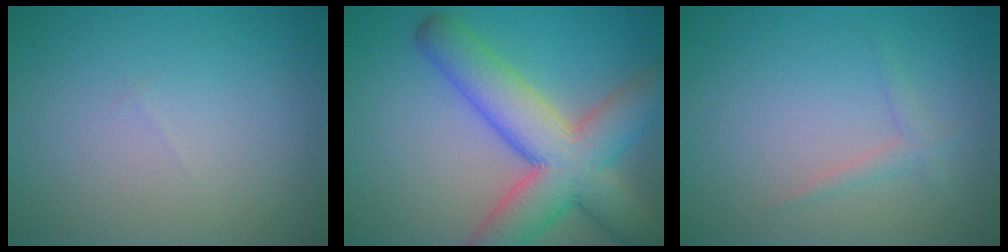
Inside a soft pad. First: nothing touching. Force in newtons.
{"total": 9.8, "press": 9.8, "slide": 0.5}
{"total": 1.2, "press": 1.2, "slide": 0.0}